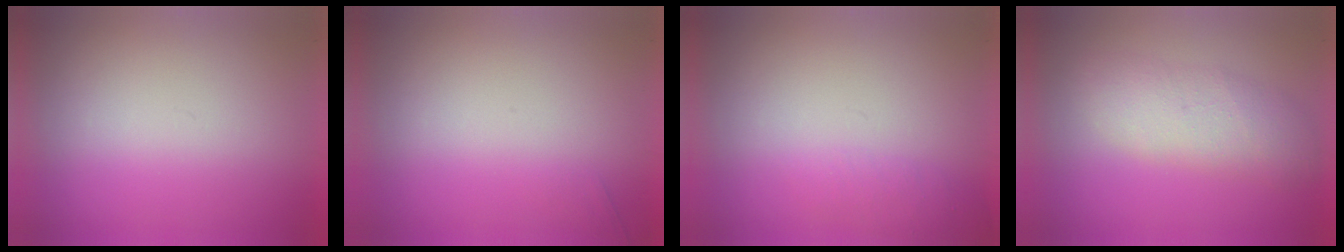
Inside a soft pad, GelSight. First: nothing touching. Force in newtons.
{"total": 1.1}
{"total": 1.3}
{"total": 3.2}